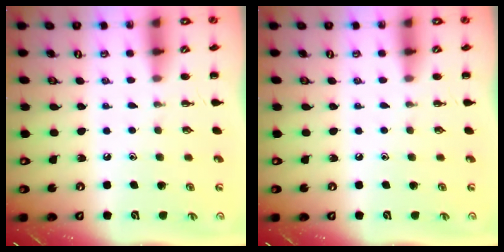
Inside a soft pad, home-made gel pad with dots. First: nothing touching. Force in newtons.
{"total": 0.0}